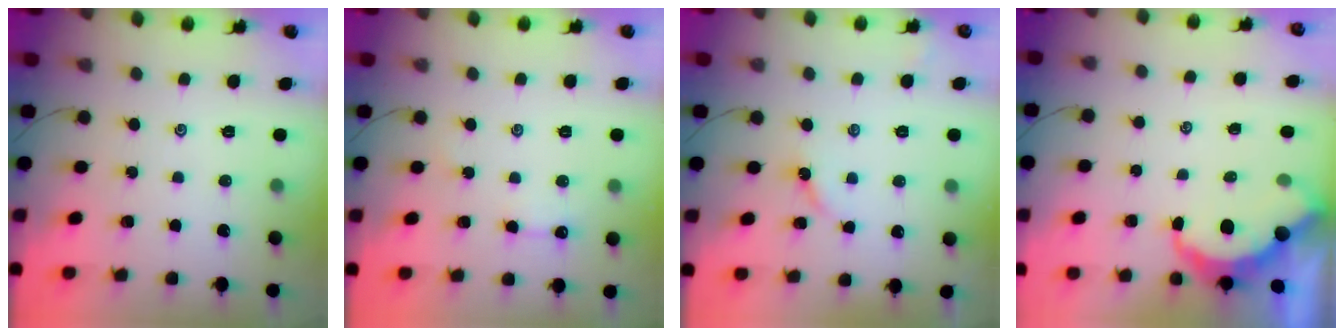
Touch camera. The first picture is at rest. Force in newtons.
{"total": 3.0, "press": 3.0, "slide": 0.4}
{"total": 2.8, "press": 2.8, "slide": 0.3}
{"total": 5.8, "press": 5.8, "slide": 0.4}